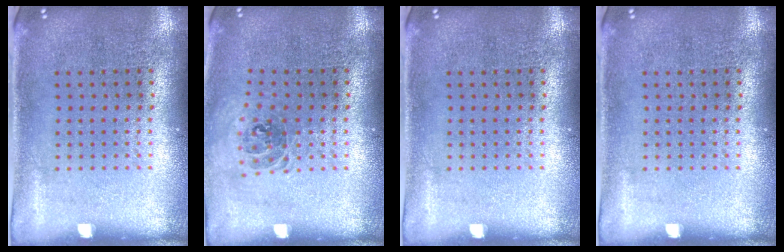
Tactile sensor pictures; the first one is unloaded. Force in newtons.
{"total": 0.9, "press": 0.8, "slide": 0.3}
{"total": 0.0}
{"total": 0.0}